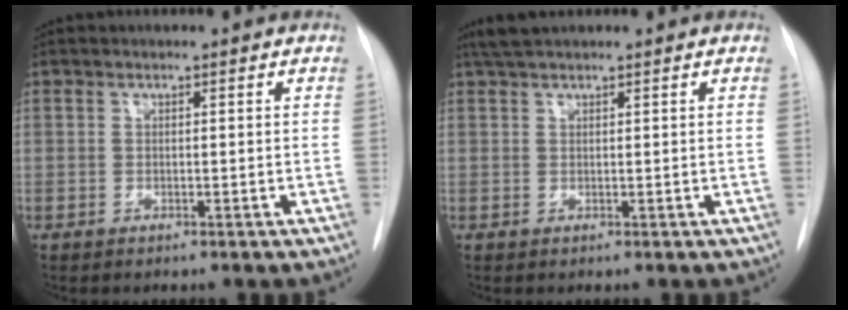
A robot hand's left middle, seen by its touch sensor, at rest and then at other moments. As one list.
[{"total": 2.7, "force": [2.4, 0.5, 1.3], "torque": [-0.028, 0.019, 0.046]}]